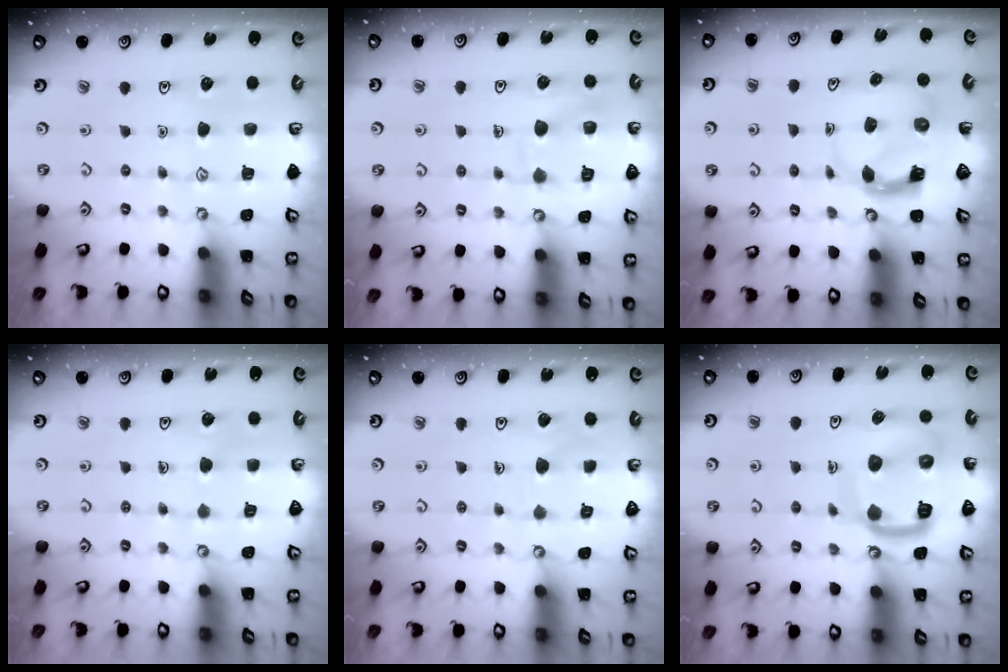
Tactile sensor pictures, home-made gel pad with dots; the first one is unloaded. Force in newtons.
{"total": 9.9, "press": 9.9, "slide": 0.9}
{"total": 3.7, "press": 3.7, "slide": 0.6}
{"total": 4.0, "press": 3.9, "slide": 0.4}
{"total": 5.1, "press": 5.1, "slide": 0.5}
{"total": 15.3, "press": 15.2, "slide": 1.6}